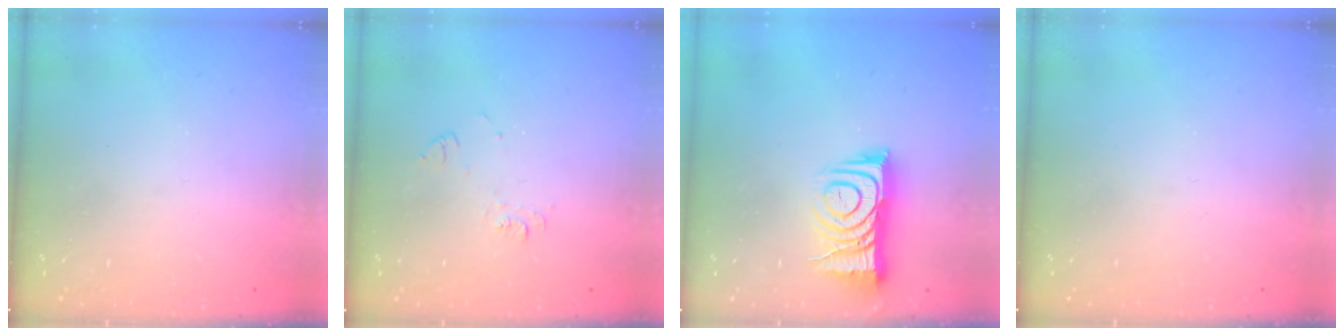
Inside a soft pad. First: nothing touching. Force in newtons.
{"total": 6.2, "press": 6.2, "slide": 0.5}
{"total": 11.3, "press": 11.2, "slide": 1.0}
{"total": 0.0}